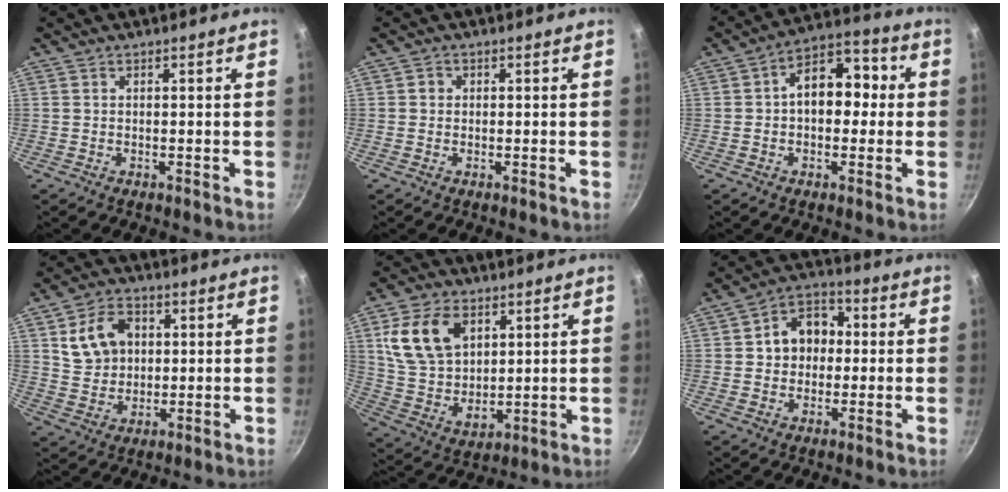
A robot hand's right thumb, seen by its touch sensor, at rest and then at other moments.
{"total": 1.1, "force": [0.1, 1.1, 0.4], "torque": [0.000, 0.003, -0.001]}
{"total": 10.9, "force": [0.7, 6.9, 8.4], "torque": [-0.098, 0.036, -0.002]}
{"total": 9.8, "force": [2.7, 7.6, 5.6], "torque": [-0.075, 0.000, 0.055]}
{"total": 15.2, "force": [5.8, 10.0, 9.9], "torque": [-0.161, -0.023, 0.123]}
{"total": 9.3, "force": [0.7, 7.2, 5.8], "torque": [-0.060, 0.022, 0.002]}